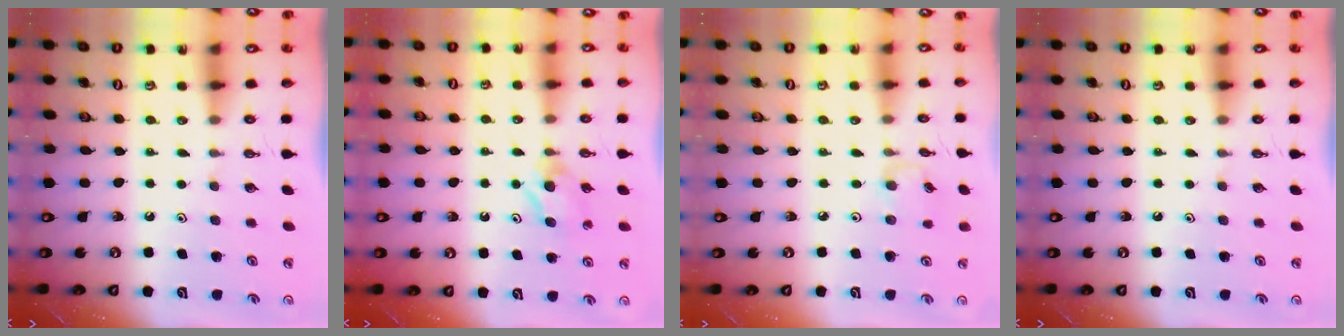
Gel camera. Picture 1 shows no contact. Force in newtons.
{"total": 6.7, "press": 6.7, "slide": 0.4}
{"total": 2.8, "press": 2.8, "slide": 0.4}
{"total": 0.0}